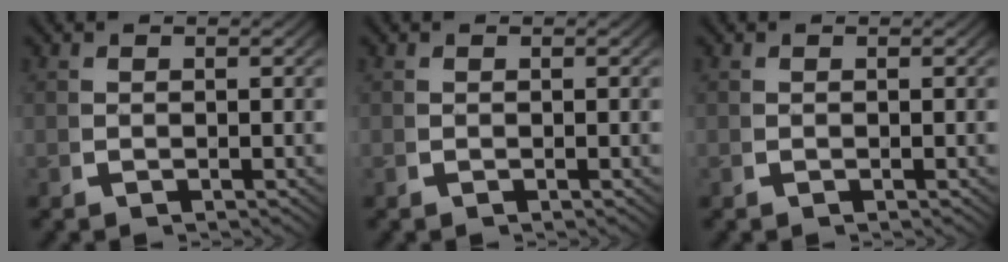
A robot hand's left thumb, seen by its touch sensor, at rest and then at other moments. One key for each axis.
{"total": 0.0}
{"total": 0.0}